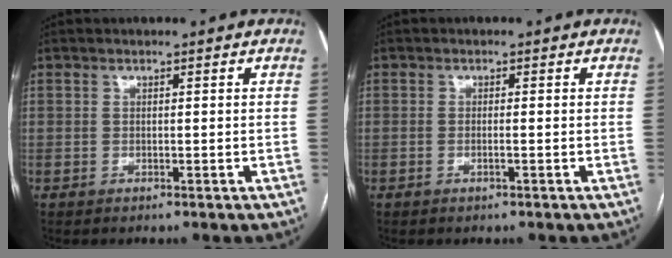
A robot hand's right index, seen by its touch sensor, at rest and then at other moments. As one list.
[{"total": 0.8, "force": [-0.3, 0.0, 0.7], "torque": [-0.015, 0.000, -0.004]}]